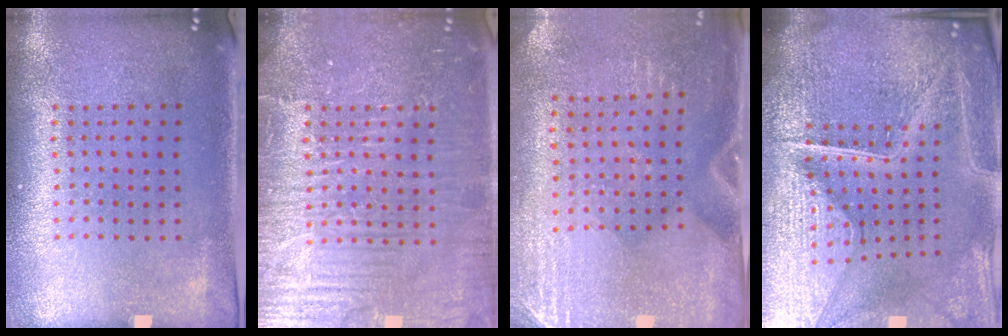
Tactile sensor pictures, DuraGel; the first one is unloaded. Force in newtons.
{"total": 7.3, "press": 7.2, "slide": 1.0}
{"total": 2.8, "press": 2.5, "slide": 1.3}
{"total": 7.0, "press": 6.1, "slide": 3.5}